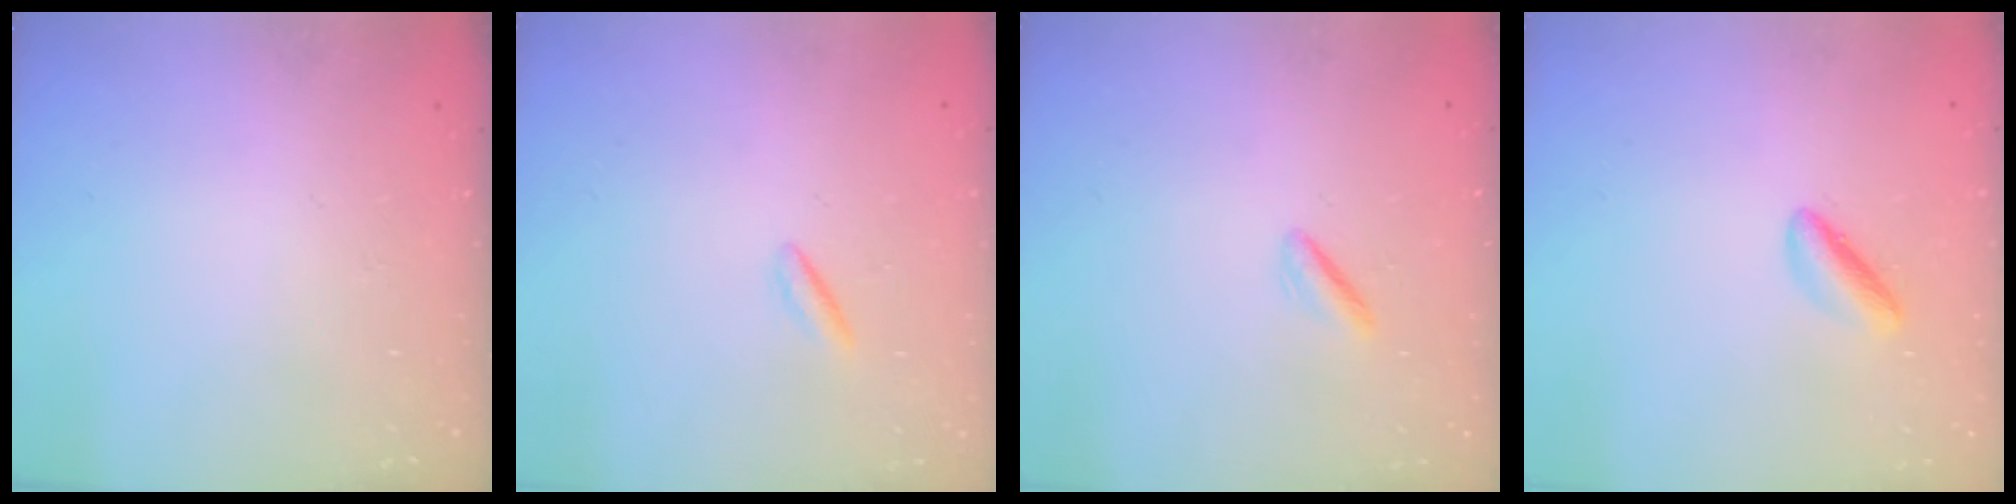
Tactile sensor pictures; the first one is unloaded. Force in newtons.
{"total": 0.8, "press": 0.5, "slide": 0.6}
{"total": 0.8, "press": 0.6, "slide": 0.6}
{"total": 2.8, "press": 2.8, "slide": 0.3}